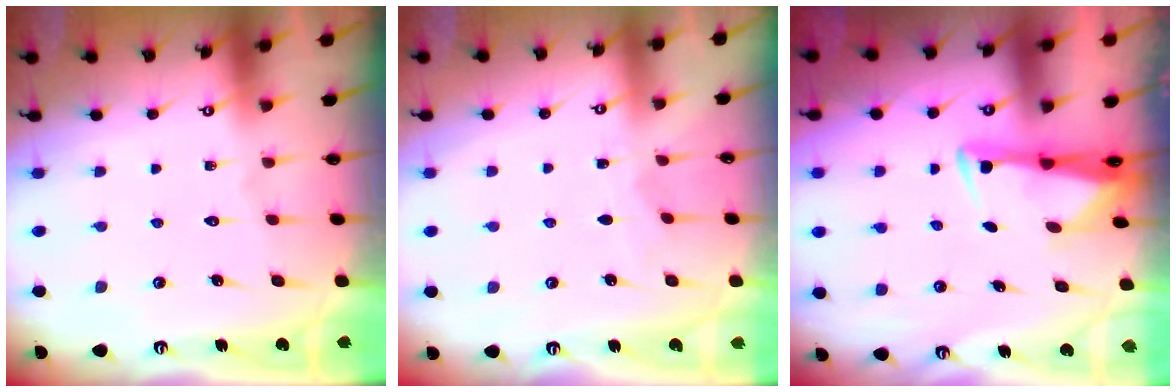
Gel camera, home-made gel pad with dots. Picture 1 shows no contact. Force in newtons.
{"total": 2.6, "press": 2.6, "slide": 0.4}
{"total": 3.1, "press": 3.0, "slide": 0.9}